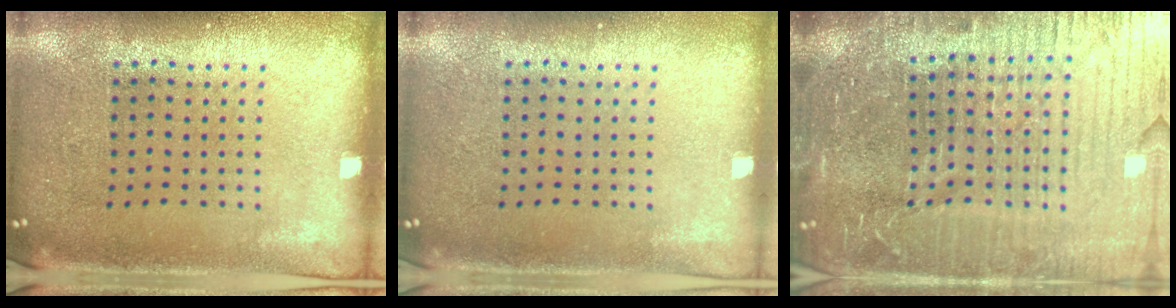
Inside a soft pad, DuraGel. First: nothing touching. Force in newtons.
{"total": 0.0}
{"total": 6.8, "press": 5.9, "slide": 3.3}